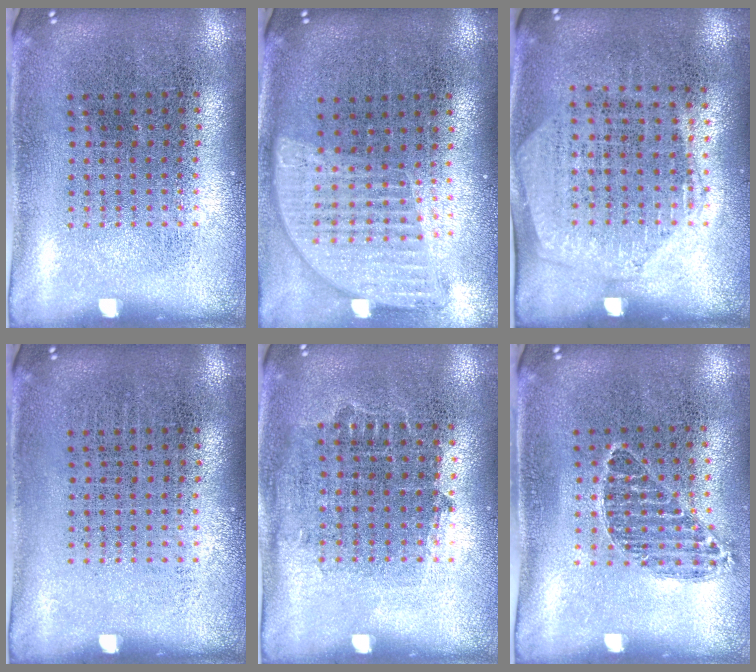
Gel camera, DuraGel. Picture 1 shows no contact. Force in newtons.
{"total": 1.2, "press": 1.2, "slide": 0.5}
{"total": 1.4, "press": 1.2, "slide": 0.8}
{"total": 0.0}
{"total": 0.8, "press": 0.7, "slide": 0.4}
{"total": 0.8, "press": 0.7, "slide": 0.3}